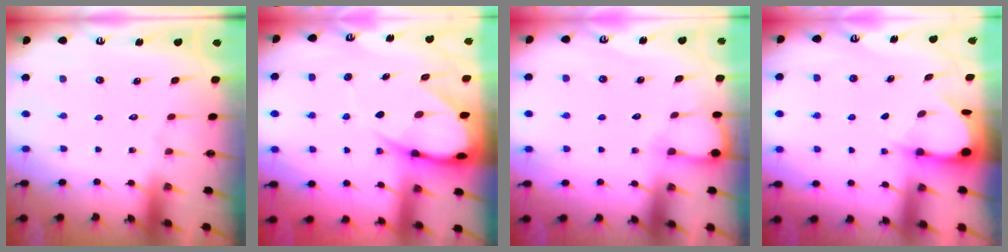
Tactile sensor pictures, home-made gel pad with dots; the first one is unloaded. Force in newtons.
{"total": 12.0, "press": 12.0, "slide": 1.2}
{"total": 4.0, "press": 4.0, "slide": 0.4}
{"total": 3.5, "press": 3.5, "slide": 0.4}